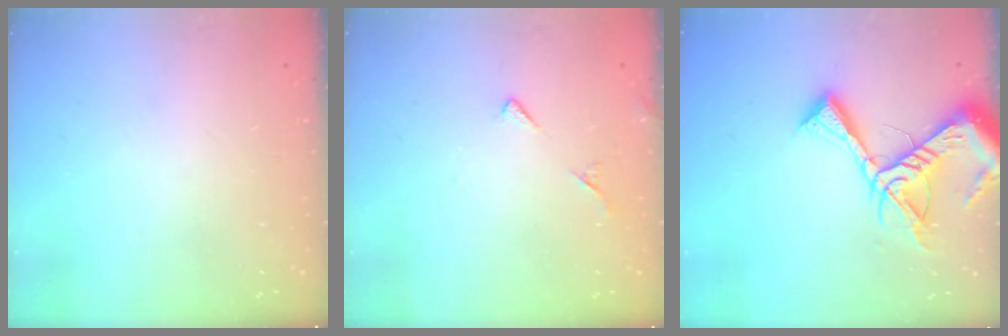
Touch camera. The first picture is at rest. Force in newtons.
{"total": 6.2, "press": 6.1, "slide": 0.6}
{"total": 16.0, "press": 15.9, "slide": 1.6}